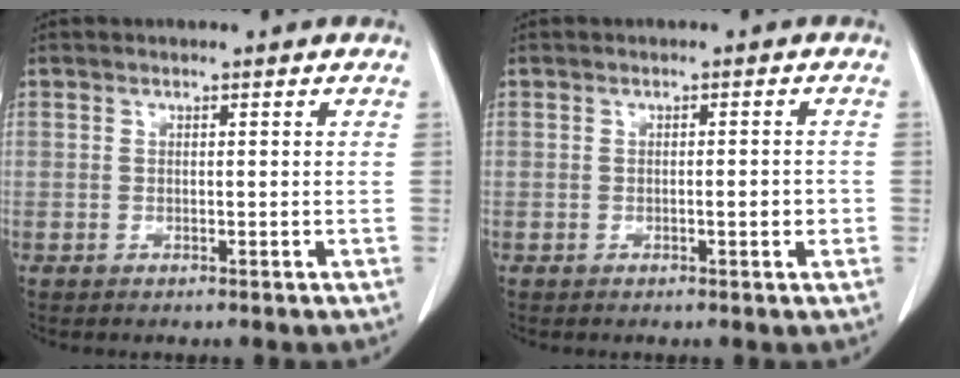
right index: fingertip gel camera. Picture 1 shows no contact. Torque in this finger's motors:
{"motor_torque": [0.25, -0.22, 0.02, 0.03]}